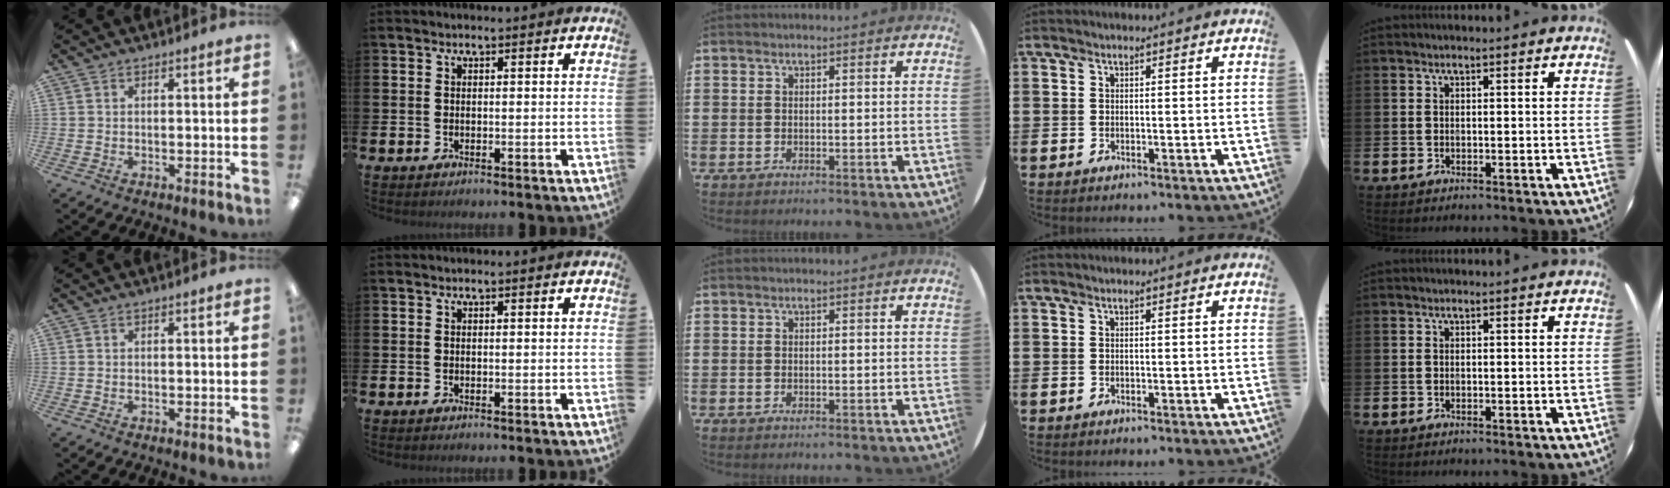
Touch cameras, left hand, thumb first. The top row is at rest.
{}